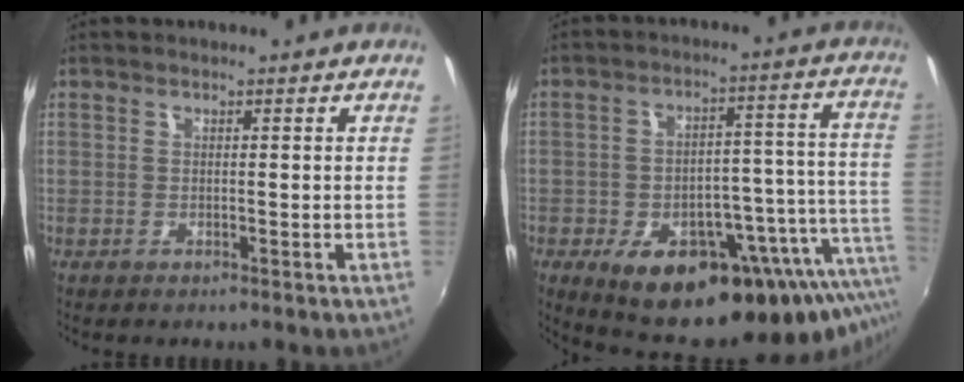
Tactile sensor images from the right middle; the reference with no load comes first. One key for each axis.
{"total": 25.7, "fx": -16.5, "fy": 10.2, "fz": 16.9, "tx": -0.226, "ty": -0.017, "tz": -0.213}